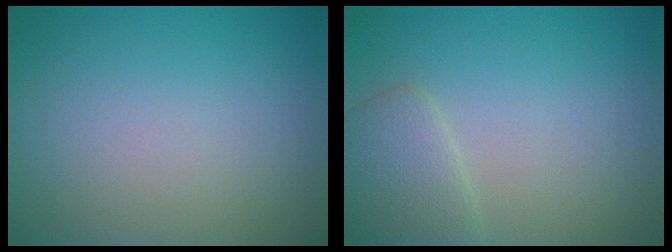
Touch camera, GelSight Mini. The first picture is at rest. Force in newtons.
{"total": 2.9, "press": 2.9, "slide": 0.2}